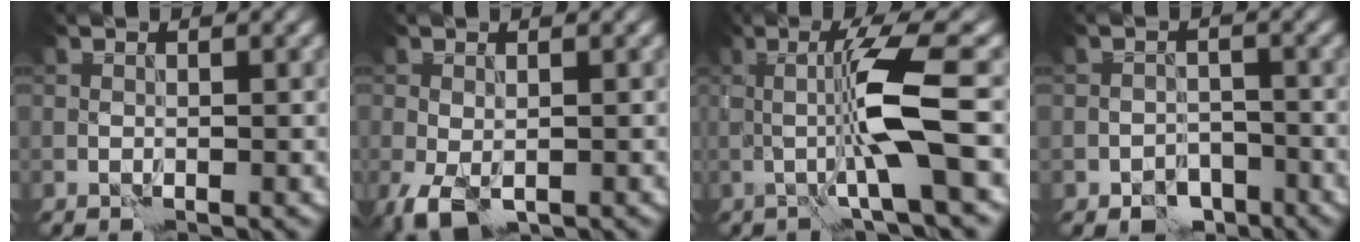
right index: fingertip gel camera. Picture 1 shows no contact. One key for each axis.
{"total": 3.1, "fx": -1.6, "fy": 1.7, "fz": 2.1, "tx": -0.044, "ty": -0.014, "tz": -0.026}
{"total": 5.7, "fx": -0.1, "fy": 0.0, "fz": 5.7, "tx": -0.106, "ty": 0.008, "tz": -0.003}
{"total": 3.1, "fx": -2.2, "fy": 2.0, "fz": 0.9, "tx": -0.006, "ty": -0.001, "tz": -0.037}